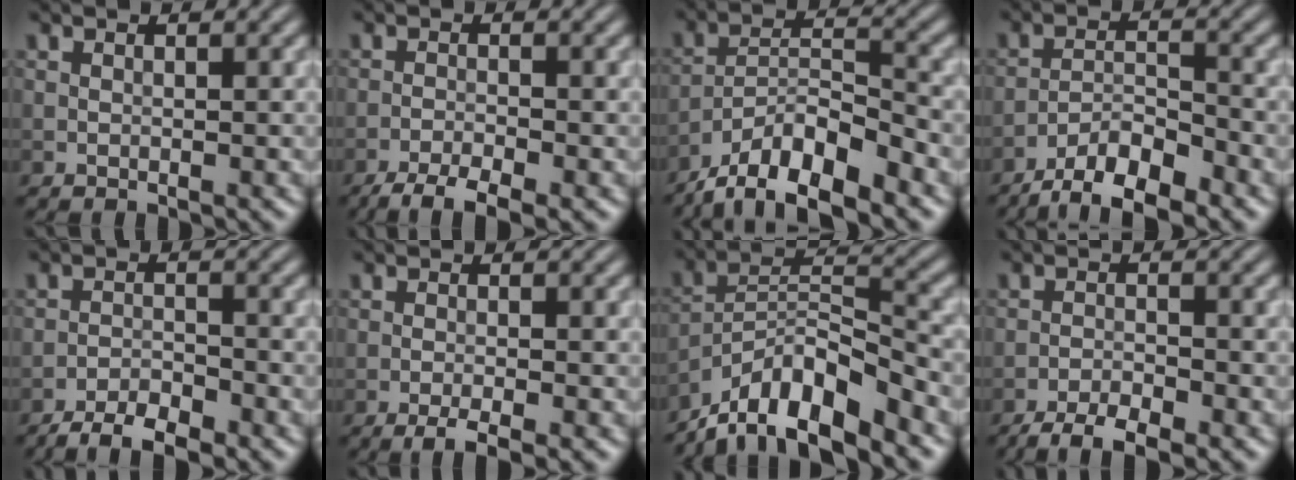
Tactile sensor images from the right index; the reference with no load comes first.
{"total": 4.2, "force": [-3.0, 0.9, 2.8], "torque": [-0.054, -0.004, -0.057]}
{"total": 9.4, "force": [-7.1, 2.9, 5.6], "torque": [-0.086, 0.005, -0.130]}
{"total": 5.7, "force": [-4.4, 1.4, 3.3], "torque": [-0.055, 0.001, -0.081]}
{"total": 3.9, "force": [-3.2, 1.0, 1.9], "torque": [-0.035, 0.001, -0.062]}
{"total": 2.7, "force": [-1.6, 0.5, 2.2], "torque": [-0.038, 0.002, -0.032]}
{"total": 9.8, "force": [-7.7, 2.8, 5.3], "torque": [-0.081, 0.006, -0.144]}
{"total": 4.2, "force": [-3.3, 0.9, 2.4], "torque": [-0.049, 0.000, -0.062]}